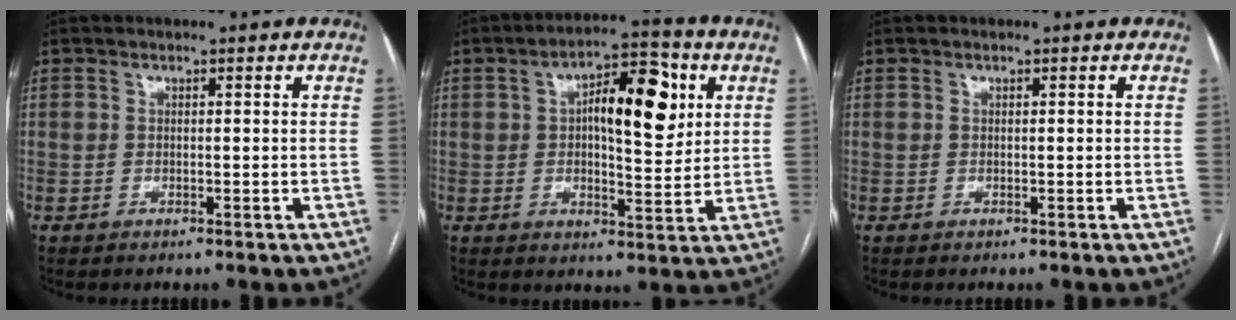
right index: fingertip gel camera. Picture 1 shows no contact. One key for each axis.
{"total": 11.8, "fx": 3.2, "fy": 4.1, "fz": 10.6, "tx": -0.163, "ty": 0.021, "tz": 0.047}
{"total": 0.0}